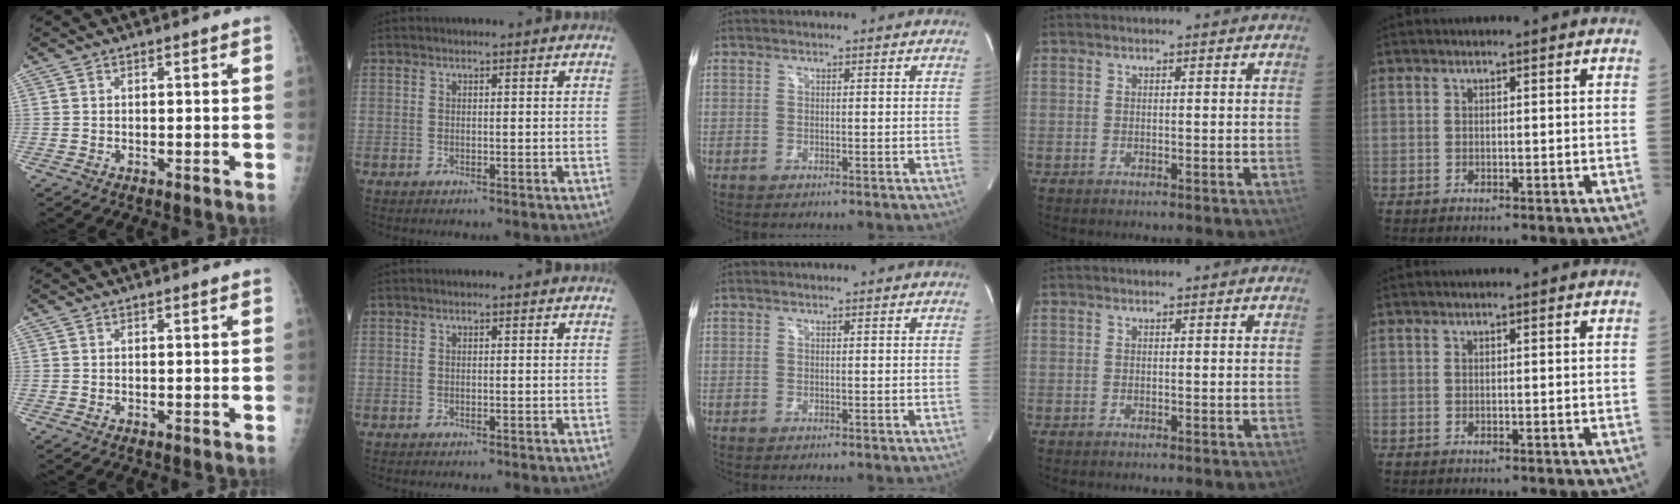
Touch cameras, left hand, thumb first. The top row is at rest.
{}